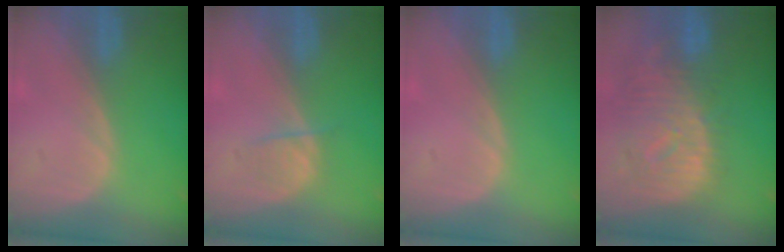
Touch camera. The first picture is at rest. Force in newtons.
{"total": 2.1, "press": 2.1, "slide": 0.3}
{"total": 0.0}
{"total": 12.2, "press": 10.5, "slide": 6.1}